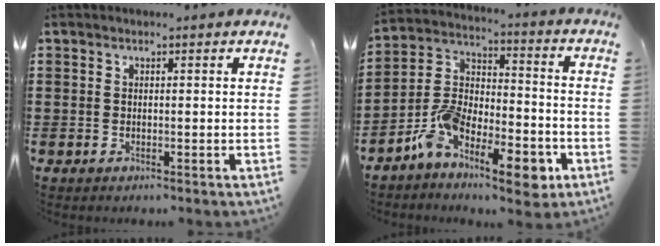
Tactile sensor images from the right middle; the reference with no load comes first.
{"total": 12.2, "force": [-7.5, 5.8, 7.7], "torque": [-0.154, 0.025, -0.140]}